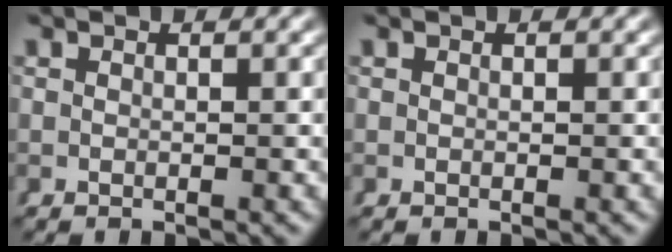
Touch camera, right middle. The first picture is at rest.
{"total": 0.0}